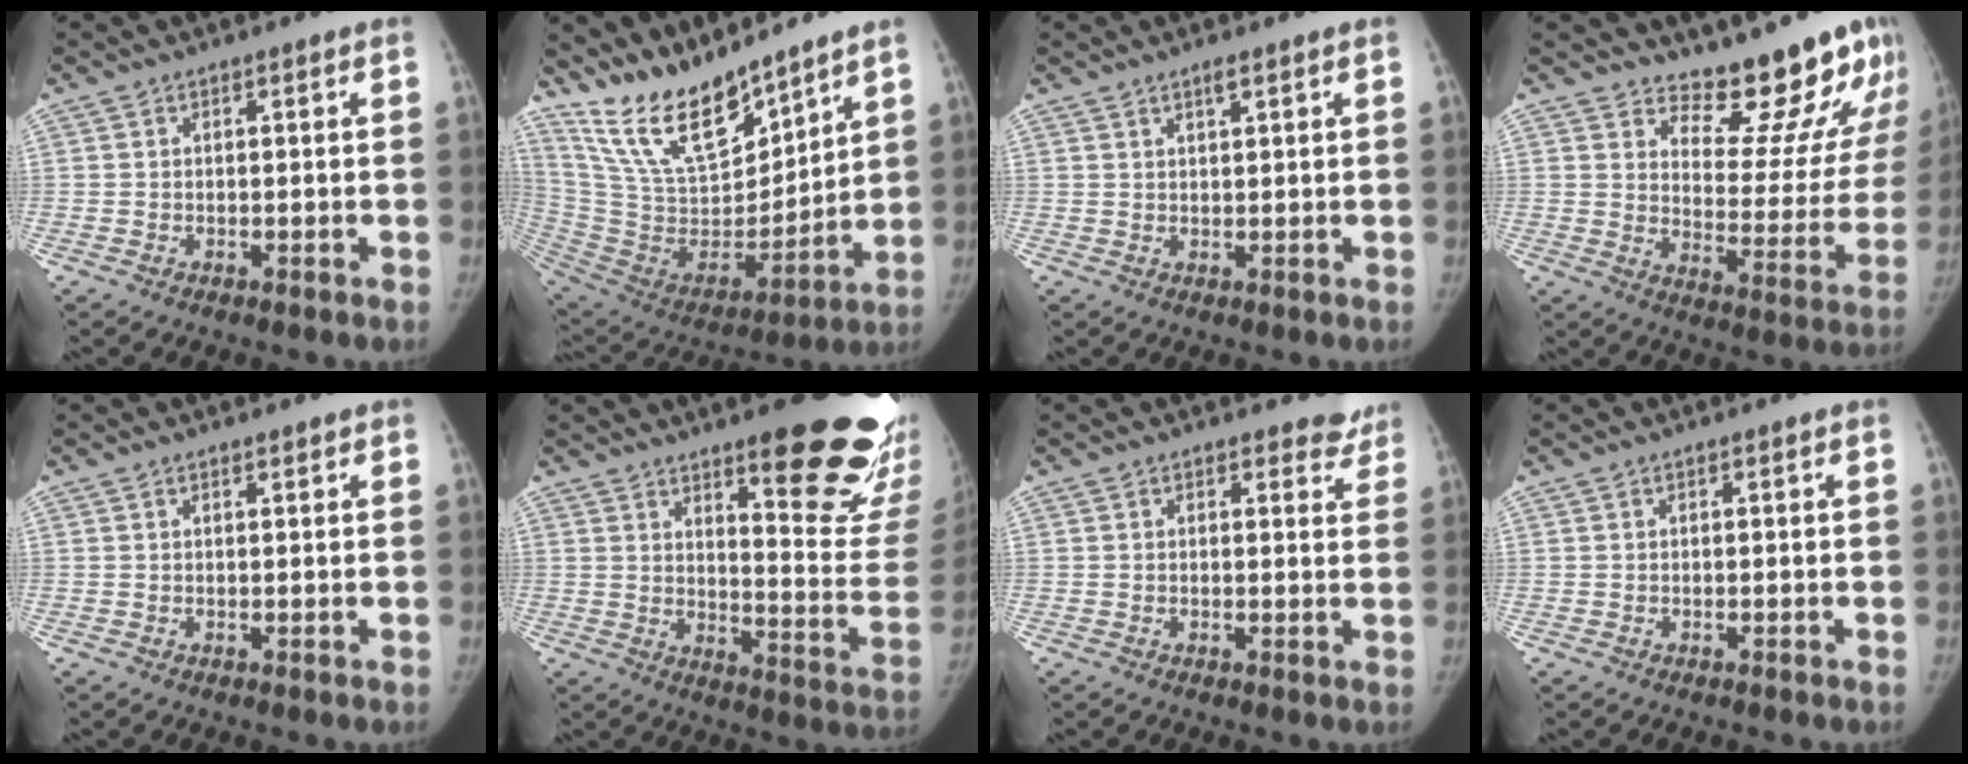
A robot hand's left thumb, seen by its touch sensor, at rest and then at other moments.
{"total": 19.2, "force": [16.0, 6.0, 8.6], "torque": [-0.119, -0.100, 0.311]}
{"total": 1.6, "force": [1.2, 0.3, 1.1], "torque": [-0.016, -0.006, 0.022]}
{"total": 18.6, "force": [16.8, 5.8, 5.6], "torque": [-0.008, -0.159, 0.211]}
{"total": 0.7, "force": [0.6, 0.3, 0.3], "torque": [-0.007, -0.003, 0.008]}
{"total": 23.2, "force": [14.5, 5.7, 17.2], "torque": [-0.182, -0.104, 0.192]}
{"total": 4.3, "force": [3.8, 2.0, 0.2], "torque": [0.036, -0.023, 0.024]}
{"total": 0.0}